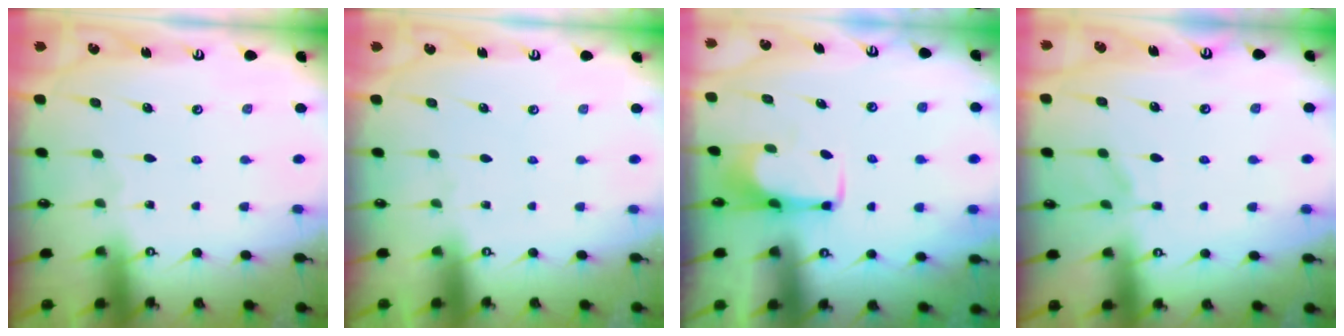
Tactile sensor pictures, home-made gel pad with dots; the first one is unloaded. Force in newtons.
{"total": 1.6, "press": 1.4, "slide": 0.7}
{"total": 2.1, "press": 2.1, "slide": 0.4}
{"total": 5.1, "press": 5.1, "slide": 0.5}